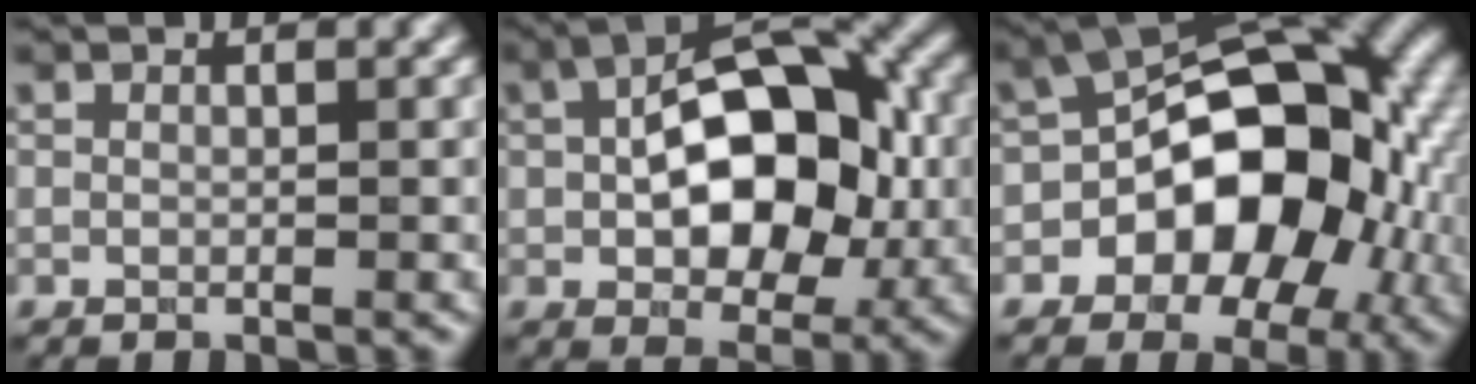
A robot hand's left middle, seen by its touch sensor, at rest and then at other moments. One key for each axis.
{"total": 11.5, "fx": 0.7, "fy": 6.9, "fz": 9.1, "tx": -0.129, "ty": 0.014, "tz": 0.012}
{"total": 12.6, "fx": -2.4, "fy": 8.4, "fz": 9.0, "tx": -0.092, "ty": 0.013, "tz": -0.044}